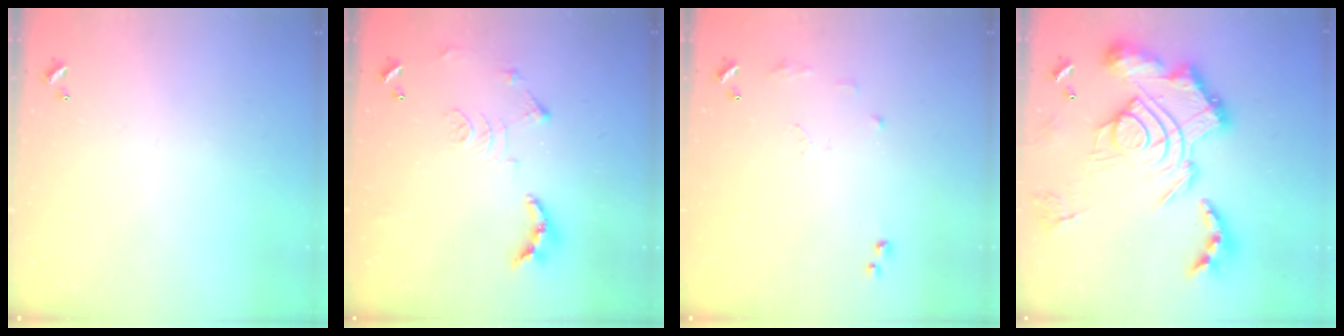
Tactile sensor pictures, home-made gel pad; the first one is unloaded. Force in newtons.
{"total": 12.0, "press": 11.9, "slide": 1.3}
{"total": 8.3, "press": 8.3, "slide": 0.8}
{"total": 4.2, "press": 3.4, "slide": 2.5}